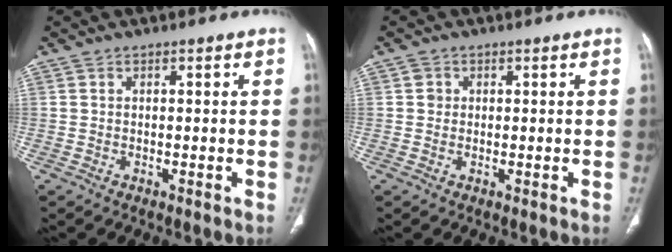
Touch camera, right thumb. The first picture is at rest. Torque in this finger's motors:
{"motor_torque": [0.01, -0.07, 0.09, 0.48, -0.02]}